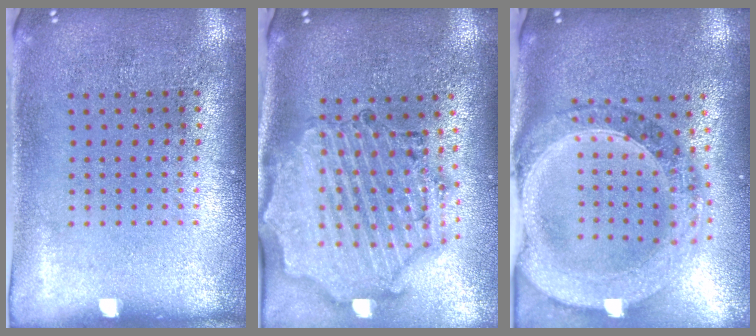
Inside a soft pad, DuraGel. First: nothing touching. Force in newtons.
{"total": 2.2, "press": 2.1, "slide": 0.6}
{"total": 1.9, "press": 1.8, "slide": 0.7}